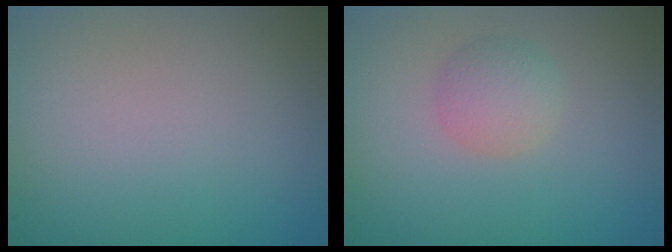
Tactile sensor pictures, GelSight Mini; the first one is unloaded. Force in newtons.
{"total": 2.1, "press": 2.1, "slide": 0.0}